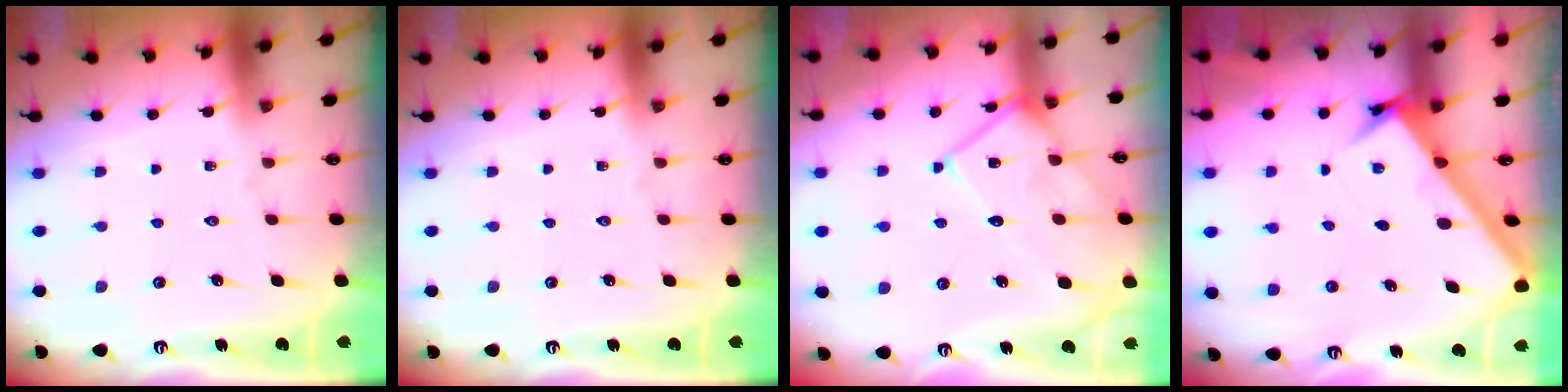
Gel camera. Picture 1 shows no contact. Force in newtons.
{"total": 0.0}
{"total": 14.8, "press": 14.7, "slide": 1.2}
{"total": 2.7, "press": 2.7, "slide": 0.3}